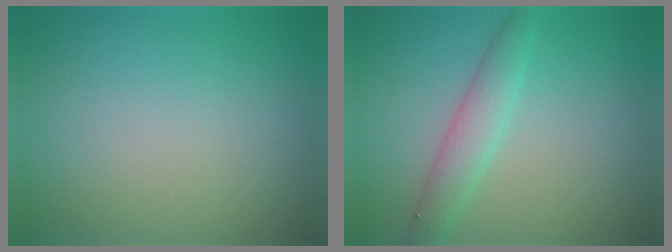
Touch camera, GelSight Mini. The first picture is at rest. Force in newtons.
{"total": 2.8, "press": 2.8, "slide": 0.2}